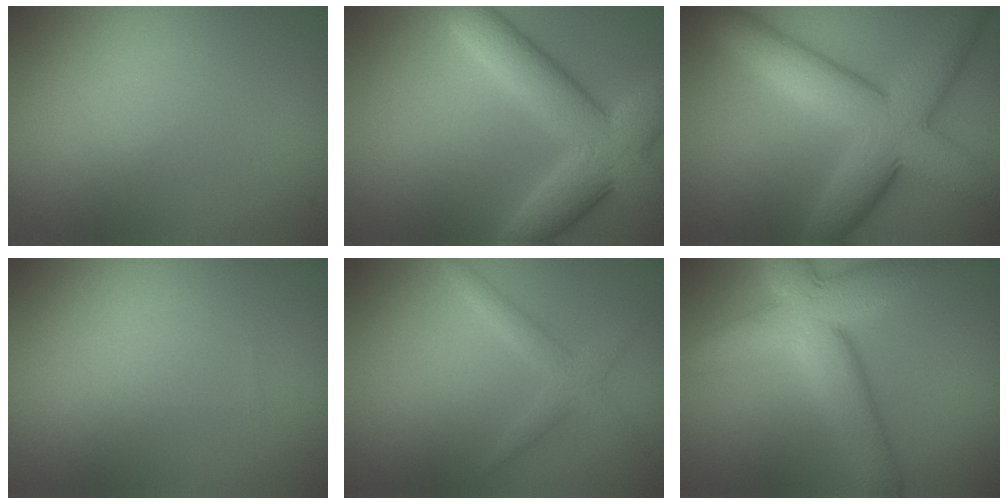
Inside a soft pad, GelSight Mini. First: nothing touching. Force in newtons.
{"total": 7.6, "press": 7.6, "slide": 0.3}
{"total": 9.2, "press": 9.2, "slide": 0.1}
{"total": 0.0}
{"total": 2.0, "press": 2.0, "slide": 0.0}
{"total": 8.5, "press": 8.5, "slide": 0.6}